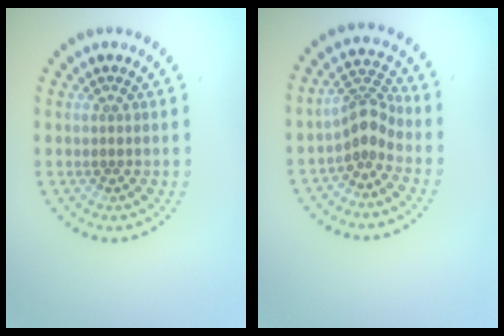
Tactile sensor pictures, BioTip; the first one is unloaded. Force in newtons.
{"total": 3.0, "press": 2.2, "slide": 2.0}